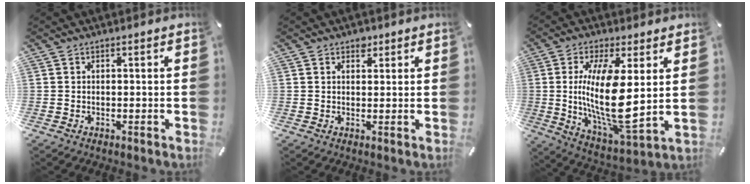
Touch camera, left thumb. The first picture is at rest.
{"total": 2.2, "force": [1.4, 1.5, 0.5], "torque": [0.004, -0.003, 0.022]}
{"total": 17.5, "force": [2.5, 6.2, 16.1], "torque": [-0.337, -0.032, 0.035]}